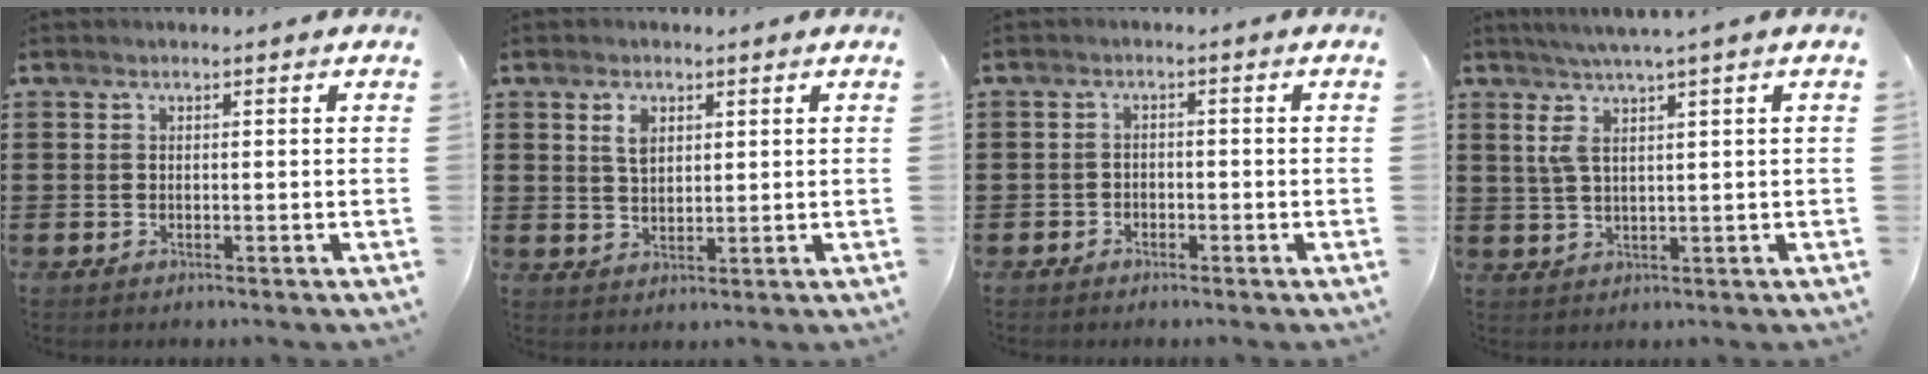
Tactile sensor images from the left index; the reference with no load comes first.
{"total": 3.2, "force": [1.5, 1.8, 2.1], "torque": [-0.040, 0.004, 0.026]}
{"total": 1.6, "force": [-1.5, 0.7, -0.1], "torque": [-0.006, 0.002, -0.035]}
{"total": 4.2, "force": [1.7, -0.2, 3.8], "torque": [-0.086, -0.005, 0.026]}